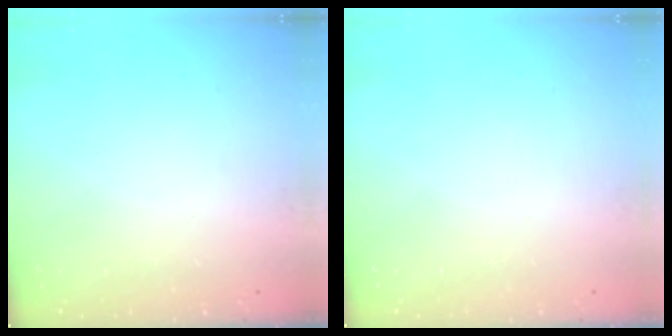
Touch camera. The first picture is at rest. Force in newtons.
{"total": 1.8, "press": 1.7, "slide": 0.1}